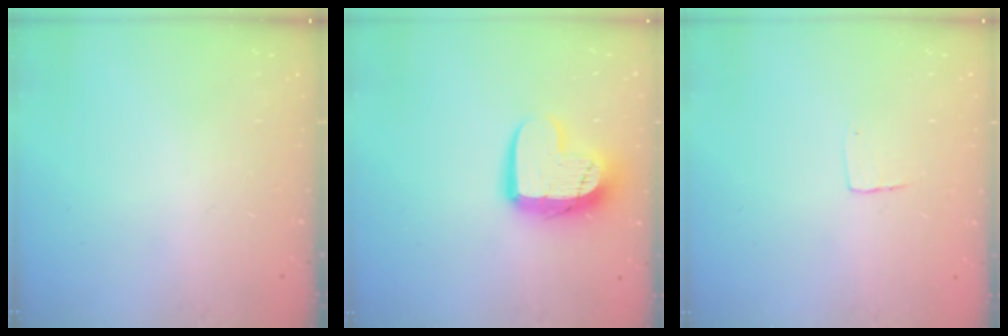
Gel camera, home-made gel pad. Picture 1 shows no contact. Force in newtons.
{"total": 12.7, "press": 12.7, "slide": 1.0}
{"total": 4.3, "press": 4.3, "slide": 0.3}